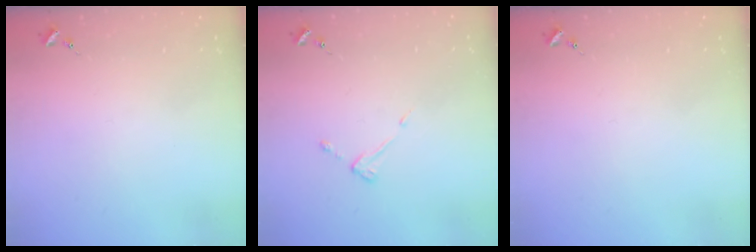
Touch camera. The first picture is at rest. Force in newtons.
{"total": 3.8, "press": 3.8, "slide": 0.4}
{"total": 0.0}